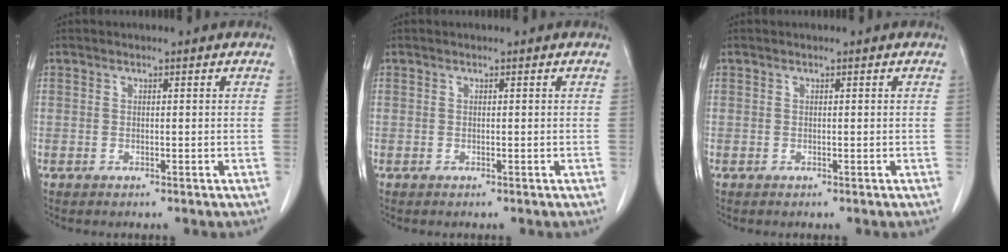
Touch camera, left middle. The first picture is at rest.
{"total": 0.0}
{"total": 0.0}